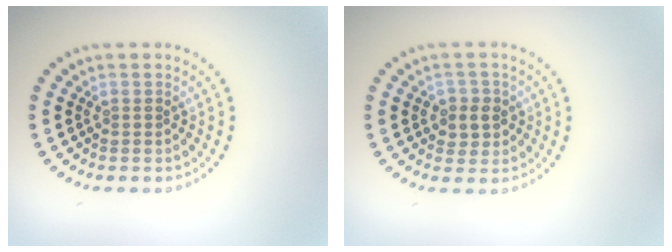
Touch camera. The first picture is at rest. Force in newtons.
{"total": 2.2, "press": 2.1, "slide": 0.7}